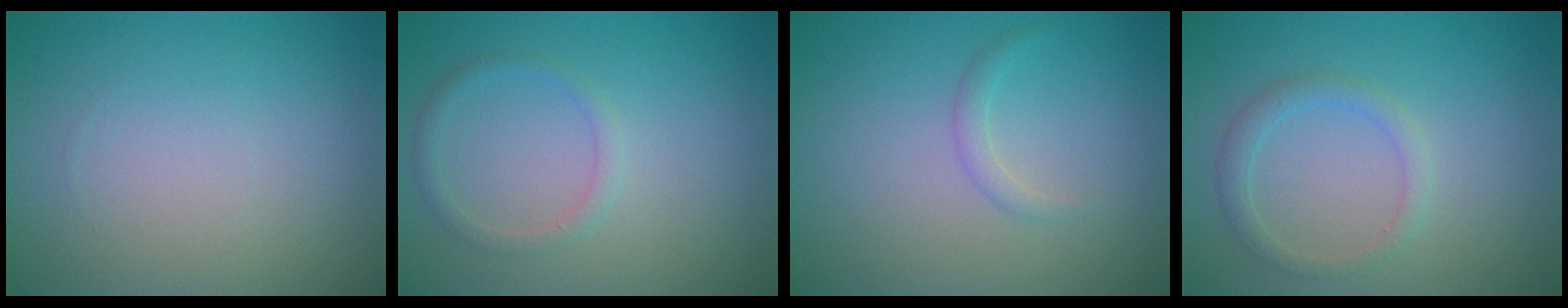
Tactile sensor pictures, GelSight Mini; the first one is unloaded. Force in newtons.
{"total": 1.3, "press": 1.3, "slide": 0.0}
{"total": 1.0, "press": 1.0, "slide": 0.1}
{"total": 1.8, "press": 1.8, "slide": 0.2}